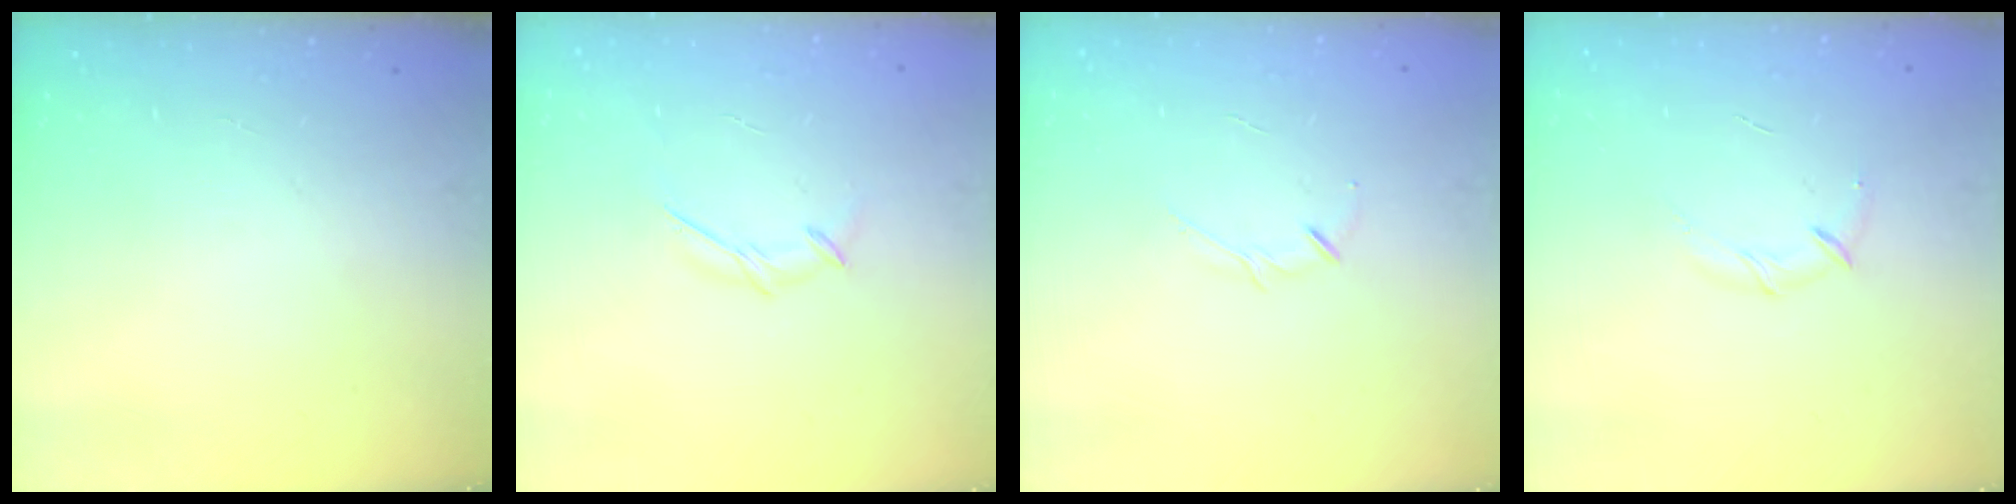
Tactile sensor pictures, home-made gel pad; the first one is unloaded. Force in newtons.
{"total": 4.1, "press": 4.0, "slide": 0.9}
{"total": 2.9, "press": 2.8, "slide": 0.6}
{"total": 3.8, "press": 3.7, "slide": 1.0}